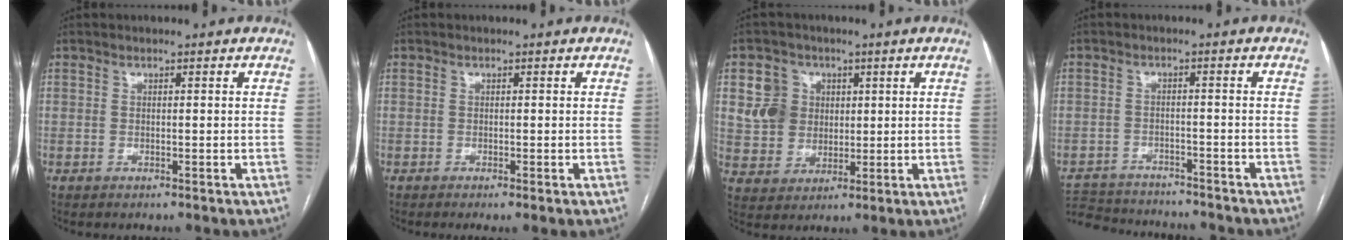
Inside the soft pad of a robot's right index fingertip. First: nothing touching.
{"total": 1.3, "force": [-0.6, -0.1, 1.2], "torque": [-0.018, -0.004, -0.009]}
{"total": 7.7, "force": [2.2, 7.1, 1.8], "torque": [-0.050, 0.026, 0.050]}
{"total": 13.4, "force": [-12.4, 3.2, 3.7], "torque": [-0.083, 0.005, -0.178]}